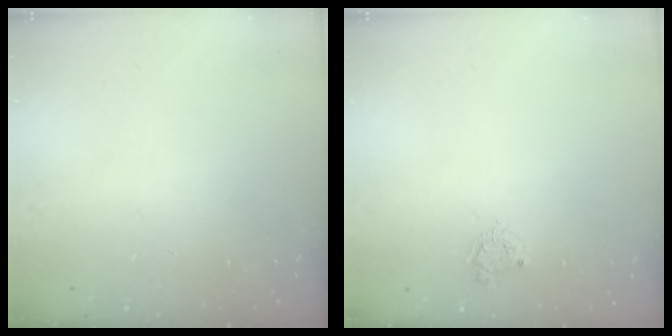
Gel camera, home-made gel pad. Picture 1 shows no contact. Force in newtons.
{"total": 3.9, "press": 3.8, "slide": 0.5}